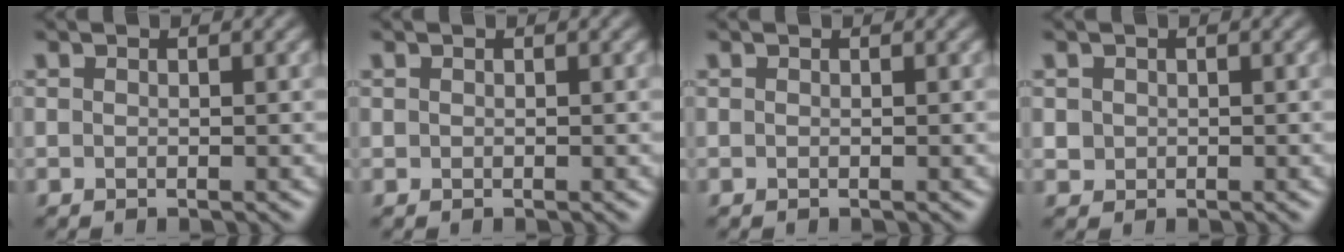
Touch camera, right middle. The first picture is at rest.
{"total": 0.0}
{"total": 0.0}
{"total": 1.0, "force": [0.1, 0.9, 0.2], "torque": [0.001, -0.004, 0.004]}